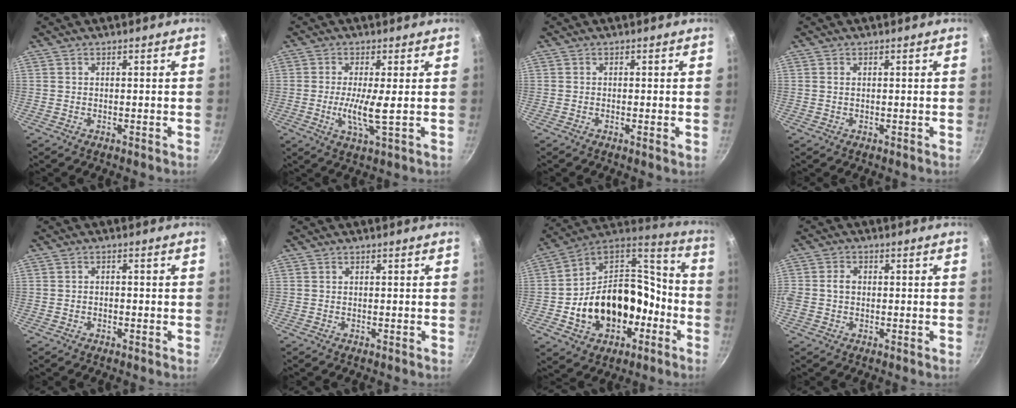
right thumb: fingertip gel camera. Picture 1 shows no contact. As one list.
[{"total": 6.1, "force": [-0.3, 0.7, 6.1], "torque": [-0.128, -0.012, -0.007]}, {"total": 0.9, "force": [-0.2, 0.1, 0.9], "torque": [-0.017, -0.002, -0.006]}, {"total": 0.5, "force": [0.1, 0.3, 0.4], "torque": [-0.008, 0.001, 0.002]}, {"total": 1.3, "force": [-0.6, 0.9, 0.7], "torque": [-0.014, 0.007, -0.012]}, {"total": 0.0}, {"total": 22.2, "force": [-6.0, 16.4, 13.8], "torque": [-0.206, 0.072, -0.083]}, {"total": 3.4, "force": [-0.2, 2.7, 2.2], "torque": [-0.039, 0.012, -0.009]}]